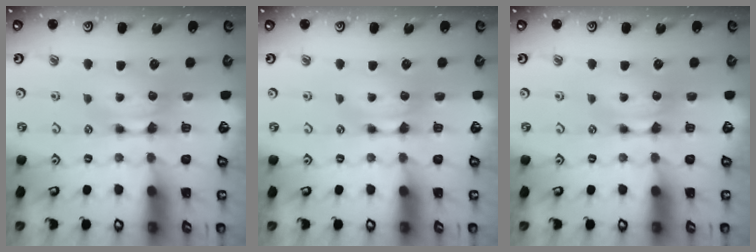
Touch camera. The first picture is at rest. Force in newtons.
{"total": 0.0}
{"total": 0.0}